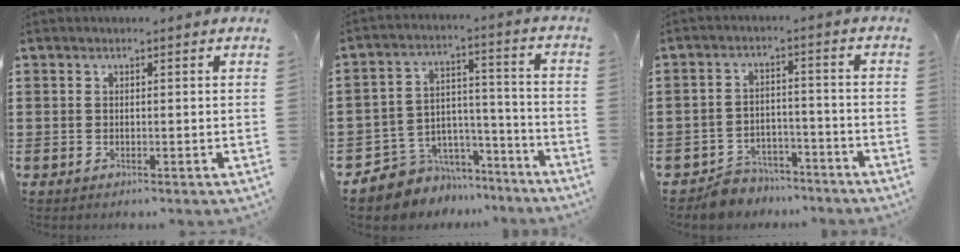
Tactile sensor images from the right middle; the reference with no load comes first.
{"total": 6.5, "force": [-5.6, 3.2, -0.6], "torque": [-0.002, 0.008, -0.109]}
{"total": 5.4, "force": [-5.2, 1.5, 0.1], "torque": [-0.003, 0.015, -0.106]}